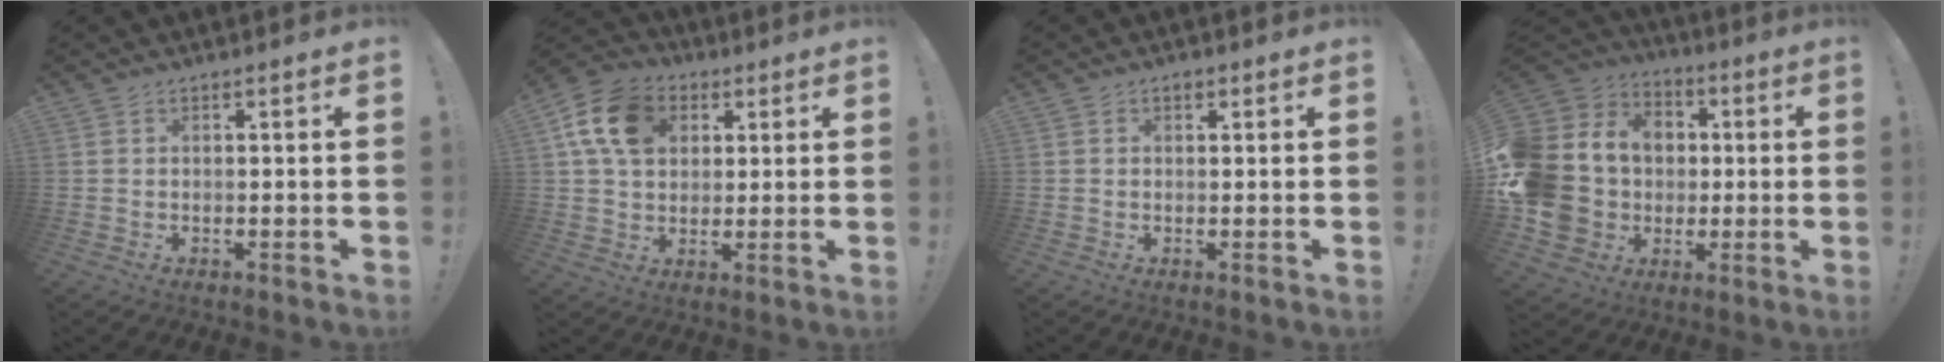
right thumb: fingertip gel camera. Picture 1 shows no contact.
{"total": 14.9, "force": [5.3, 11.1, 8.3], "torque": [-0.140, -0.007, 0.105]}
{"total": 1.1, "force": [0.7, 0.6, 0.7], "torque": [-0.010, 0.000, 0.011]}
{"total": 17.1, "force": [0.0, 15.5, 7.1], "torque": [-0.143, 0.006, 0.038]}